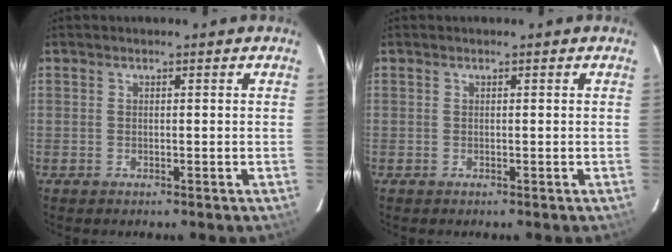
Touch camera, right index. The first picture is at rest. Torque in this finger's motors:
{"motor_torque": [-0.01, 0.00, 0.03, 0.01]}